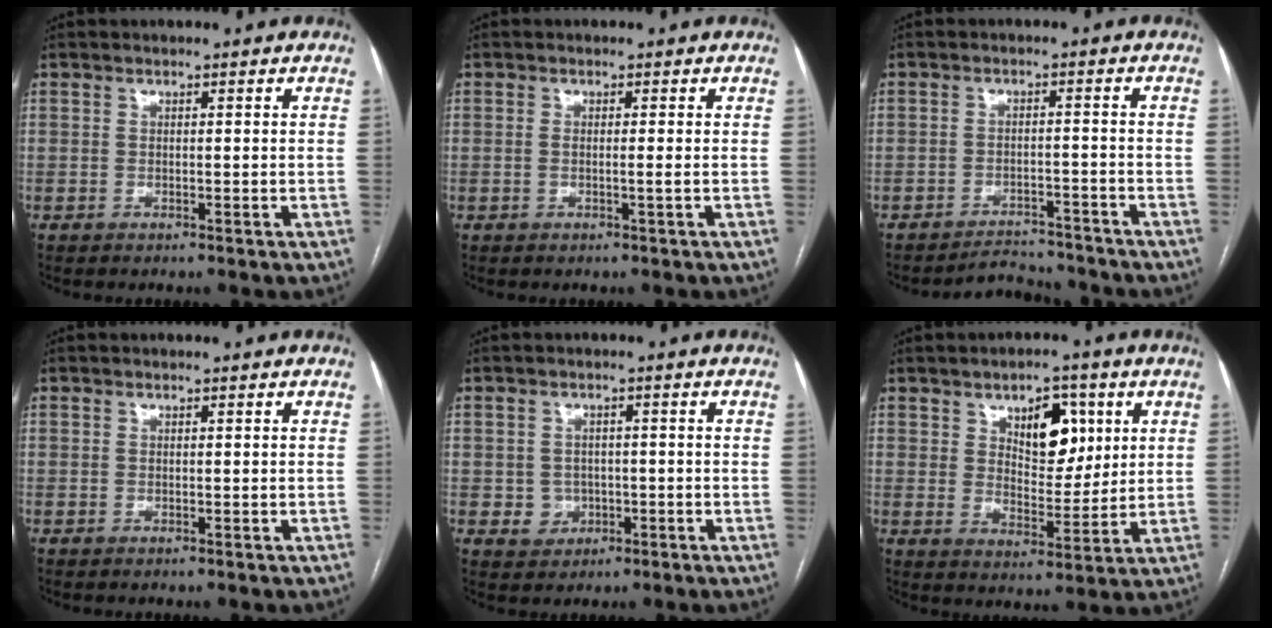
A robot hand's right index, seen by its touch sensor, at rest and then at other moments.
{"total": 1.1, "force": [-0.2, -0.2, 1.1], "torque": [-0.021, -0.001, -0.004]}
{"total": 5.7, "force": [-5.6, 1.0, 0.0], "torque": [0.003, 0.008, -0.085]}
{"total": 0.0}
{"total": 3.4, "force": [-0.7, 3.2, 0.7], "torque": [0.003, 0.008, -0.002]}
{"total": 8.8, "force": [3.7, 4.7, 6.5], "torque": [-0.093, 0.007, 0.063]}